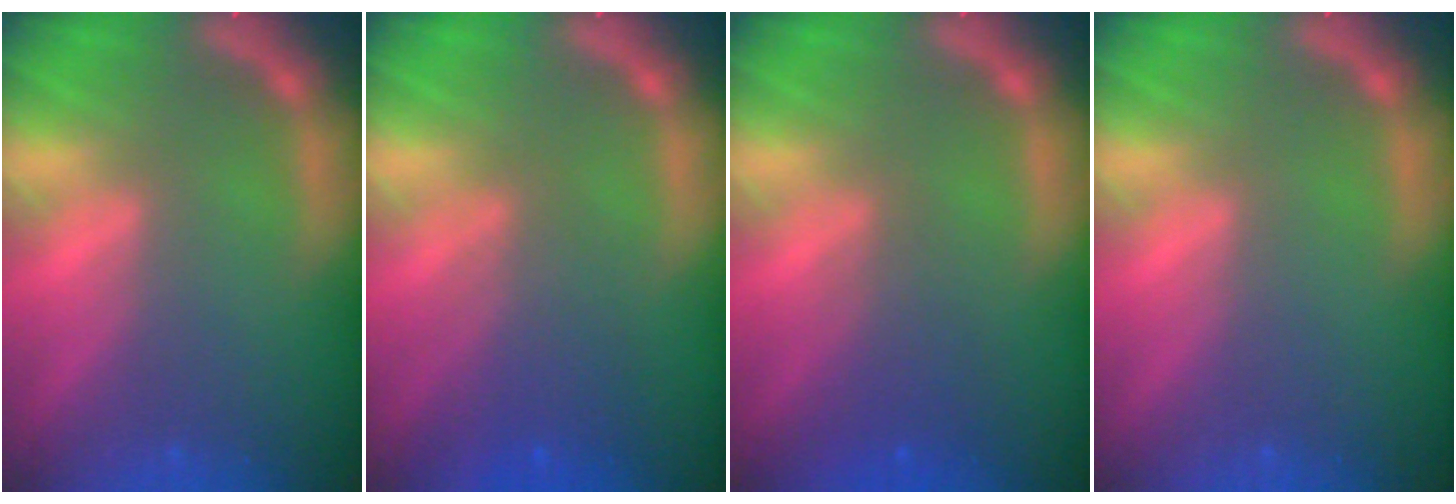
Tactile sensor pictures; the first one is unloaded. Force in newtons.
{"total": 4.1}
{"total": 2.5}
{"total": 0.0}